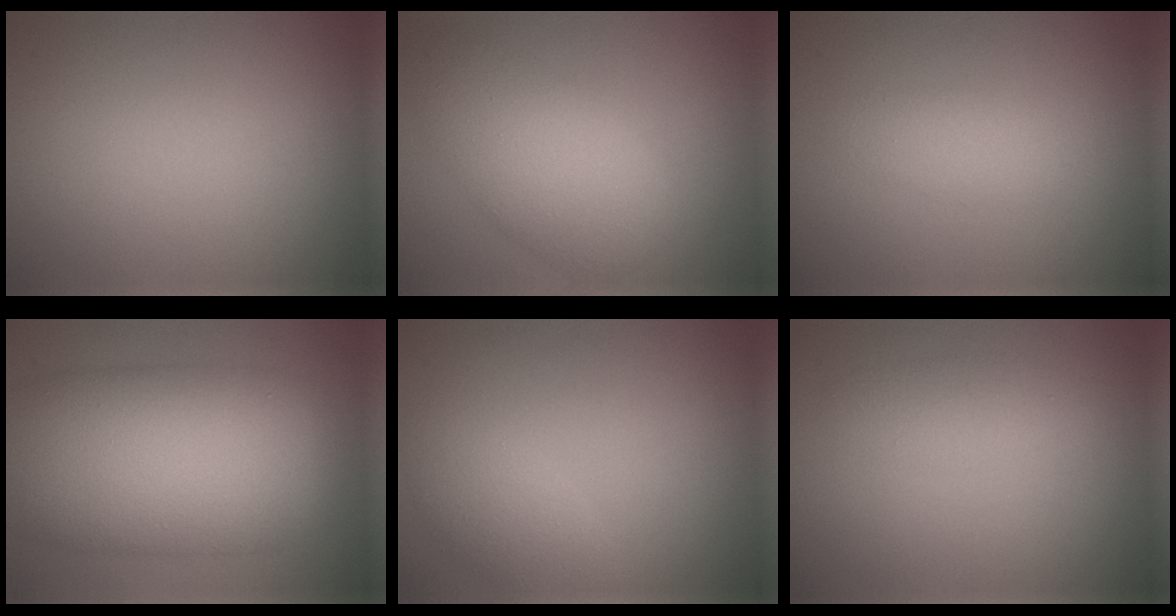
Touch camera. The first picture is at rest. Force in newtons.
{"total": 5.8, "press": 5.7, "slide": 0.3}
{"total": 1.8, "press": 1.8, "slide": 0.1}
{"total": 13.3, "press": 13.3, "slide": 0.3}
{"total": 2.4, "press": 2.4, "slide": 0.2}
{"total": 1.8, "press": 1.8, "slide": 0.0}